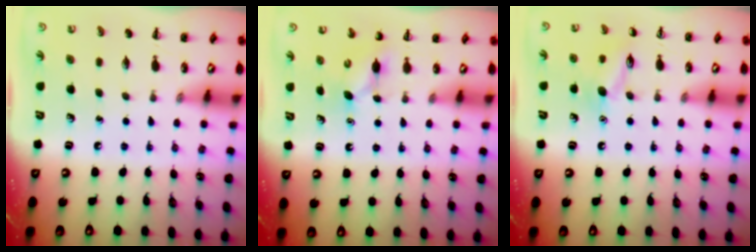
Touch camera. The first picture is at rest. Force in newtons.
{"total": 4.0, "press": 3.8, "slide": 1.3}
{"total": 9.6, "press": 9.6, "slide": 0.9}